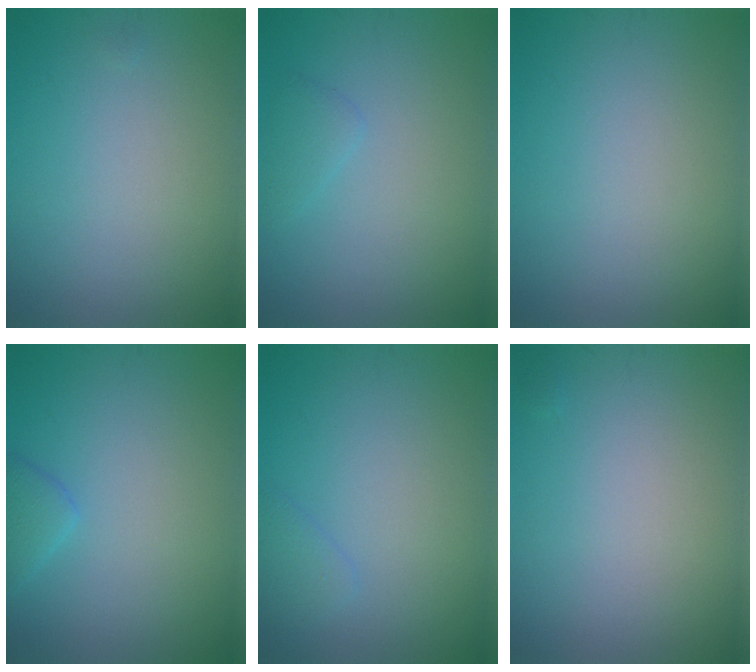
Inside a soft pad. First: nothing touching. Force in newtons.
{"total": 1.1, "press": 1.1, "slide": 0.1}
{"total": 0.0}
{"total": 1.7, "press": 1.7, "slide": 0.1}
{"total": 1.2, "press": 1.2, "slide": 0.1}
{"total": 0.0}